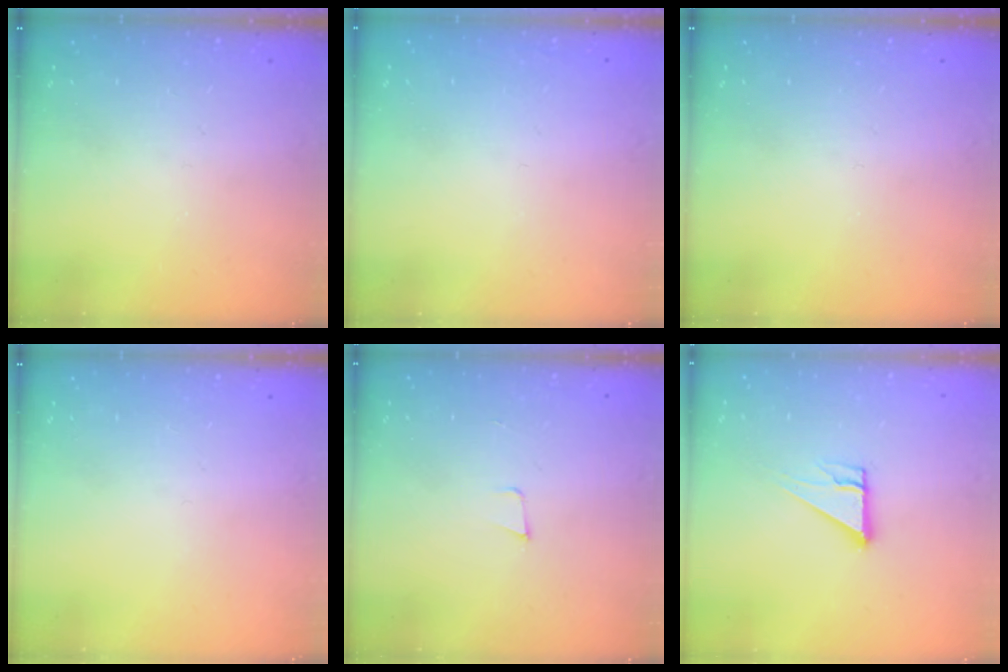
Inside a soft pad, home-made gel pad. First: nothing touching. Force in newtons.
{"total": 1.6, "press": 1.6, "slide": 0.1}
{"total": 0.0}
{"total": 0.0}
{"total": 3.4, "press": 2.1, "slide": 2.7}
{"total": 5.1, "press": 5.0, "slide": 0.4}